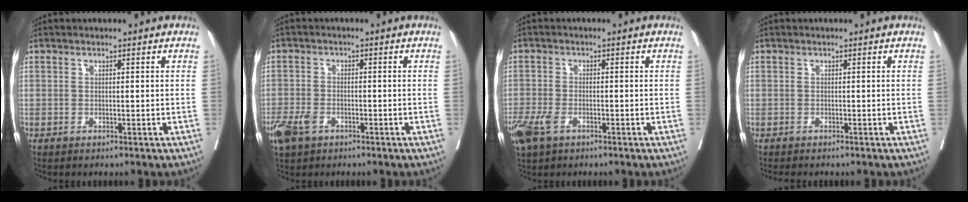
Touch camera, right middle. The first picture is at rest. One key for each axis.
{"total": 5.2, "fx": -3.1, "fy": 3.0, "fz": 2.9, "tx": -0.062, "ty": -0.004, "tz": -0.055}
{"total": 5.5, "fx": -3.2, "fy": 2.8, "fz": 3.5, "tx": -0.079, "ty": -0.008, "tz": -0.061}
{"total": 2.3, "fx": -2.0, "fy": 0.7, "fz": 0.9, "tx": -0.015, "ty": -0.007, "tz": -0.026}